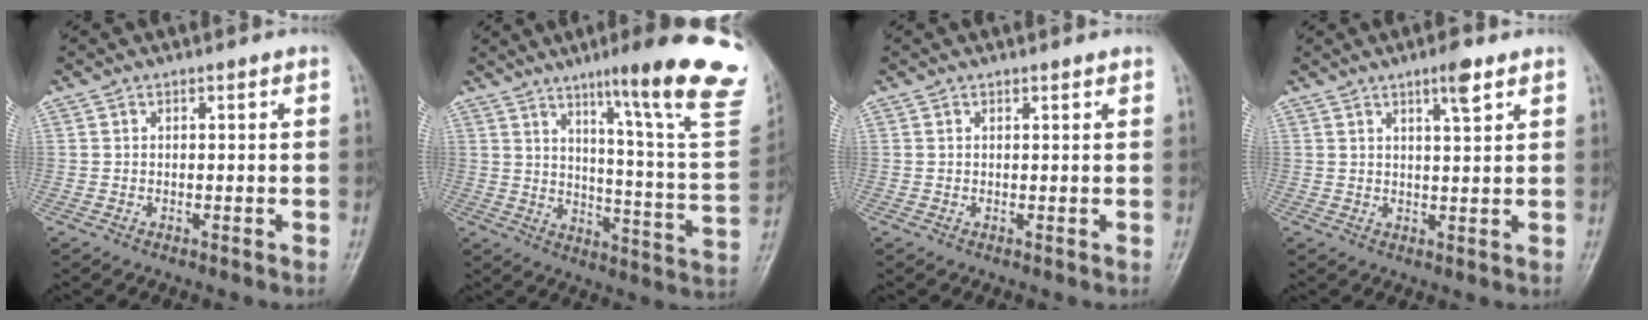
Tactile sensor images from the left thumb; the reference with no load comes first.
{"total": 24.3, "force": [14.5, 2.5, 19.3], "torque": [-0.243, -0.069, 0.198]}
{"total": 0.7, "force": [0.6, 0.0, 0.2], "torque": [-0.004, -0.001, 0.010]}
{"total": 4.2, "force": [2.6, 0.8, 3.2], "torque": [-0.048, -0.015, 0.043]}